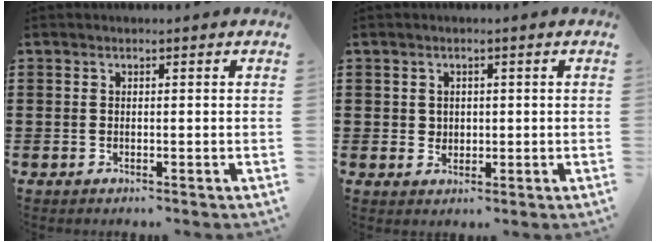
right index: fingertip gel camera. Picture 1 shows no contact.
{"total": 1.9, "force": [0.5, 1.7, 0.4], "torque": [-0.014, 0.009, 0.008]}